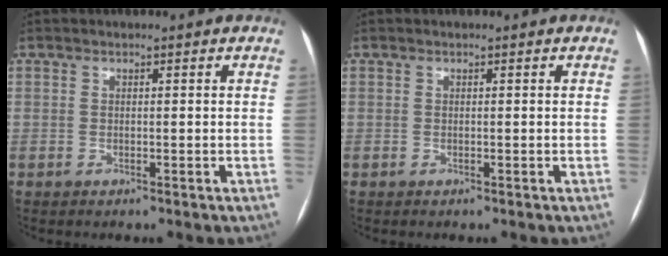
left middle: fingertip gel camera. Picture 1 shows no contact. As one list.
[{"total": 0.0}]